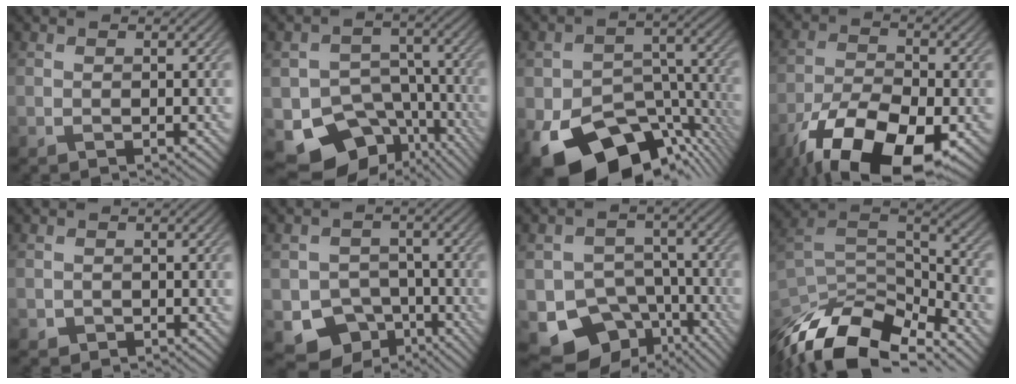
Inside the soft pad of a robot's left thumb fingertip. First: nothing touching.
{"total": 12.5, "force": [-6.8, 9.0, 5.4], "torque": [-0.092, -0.026, -0.091]}
{"total": 16.3, "force": [-9.5, 9.9, 8.8], "torque": [-0.153, -0.047, -0.126]}
{"total": 14.9, "force": [-8.4, 6.5, 10.5], "torque": [-0.209, -0.031, -0.150]}
{"total": 0.7, "force": [-0.3, 0.7, 0.0], "torque": [0.000, -0.003, -0.008]}
{"total": 7.3, "force": [-3.8, 5.7, 2.5], "torque": [-0.044, -0.023, -0.068]}
{"total": 11.3, "force": [-6.6, 8.2, 4.1], "torque": [-0.076, -0.018, -0.096]}
{"total": 15.0, "force": [-10.1, 6.4, 9.1], "torque": [-0.230, -0.030, -0.167]}